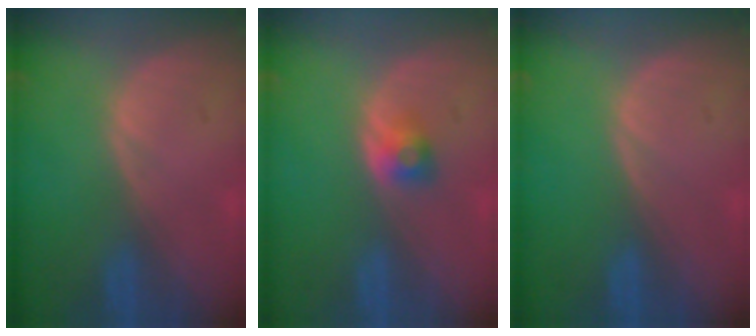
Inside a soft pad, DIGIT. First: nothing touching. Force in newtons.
{"total": 2.6, "press": 2.3, "slide": 1.2}
{"total": 0.0}